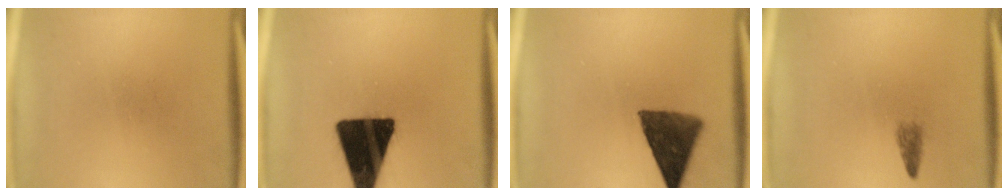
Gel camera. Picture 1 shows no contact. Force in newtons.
{"total": 19.4}
{"total": 10.4}
{"total": 1.4}